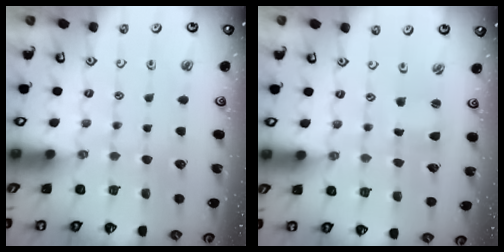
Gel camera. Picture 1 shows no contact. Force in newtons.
{"total": 0.8, "press": 0.8, "slide": 0.0}